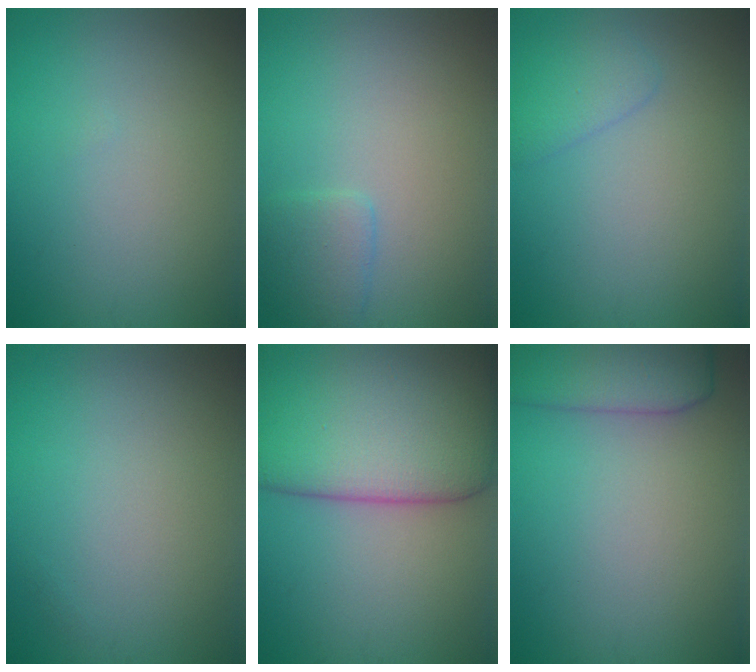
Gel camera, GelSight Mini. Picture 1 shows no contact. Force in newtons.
{"total": 1.9, "press": 1.9, "slide": 0.1}
{"total": 1.8, "press": 1.8, "slide": 0.2}
{"total": 0.0}
{"total": 13.6, "press": 13.6, "slide": 0.8}
{"total": 6.1, "press": 6.1, "slide": 0.4}